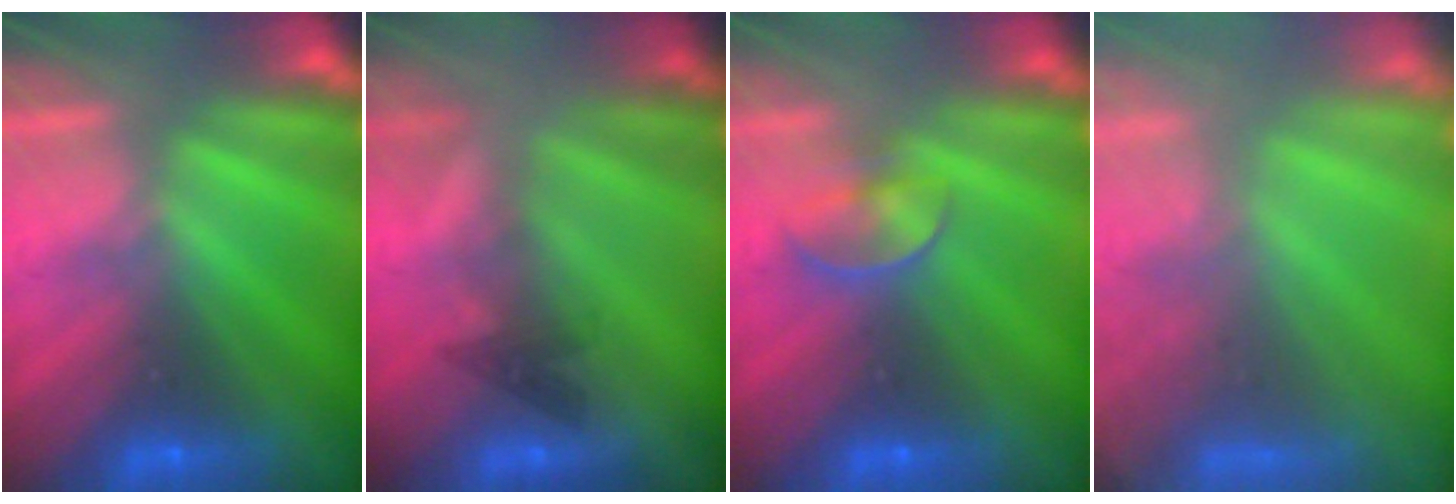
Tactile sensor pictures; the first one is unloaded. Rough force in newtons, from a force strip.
{"total": 2.2}
{"total": 2.3}
{"total": 7.2}